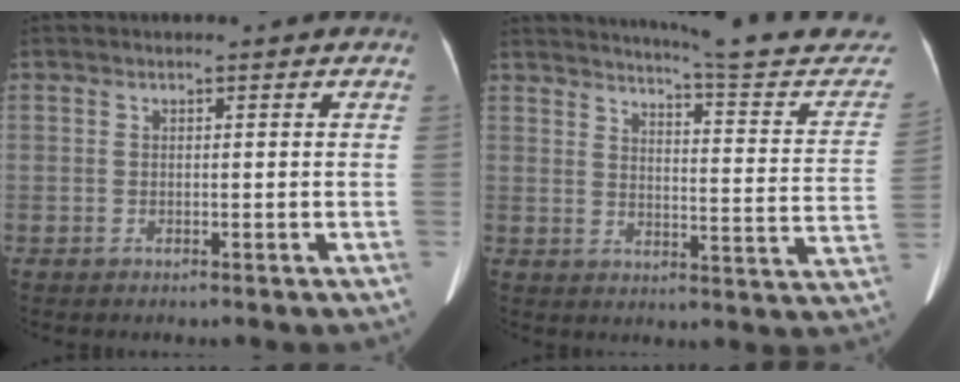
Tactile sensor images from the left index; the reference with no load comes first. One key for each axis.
{"total": 19.5, "fx": 18.3, "fy": 0.8, "fz": 6.7, "tx": -0.083, "ty": -0.084, "tz": 0.214}